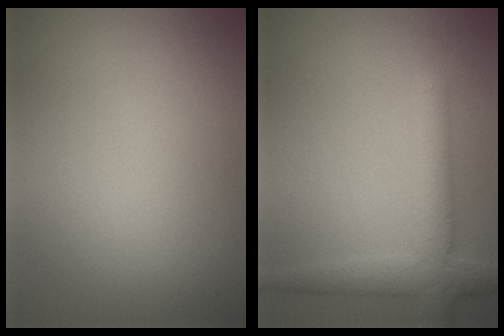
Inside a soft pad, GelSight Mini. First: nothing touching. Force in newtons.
{"total": 4.1, "press": 4.1, "slide": 0.3}